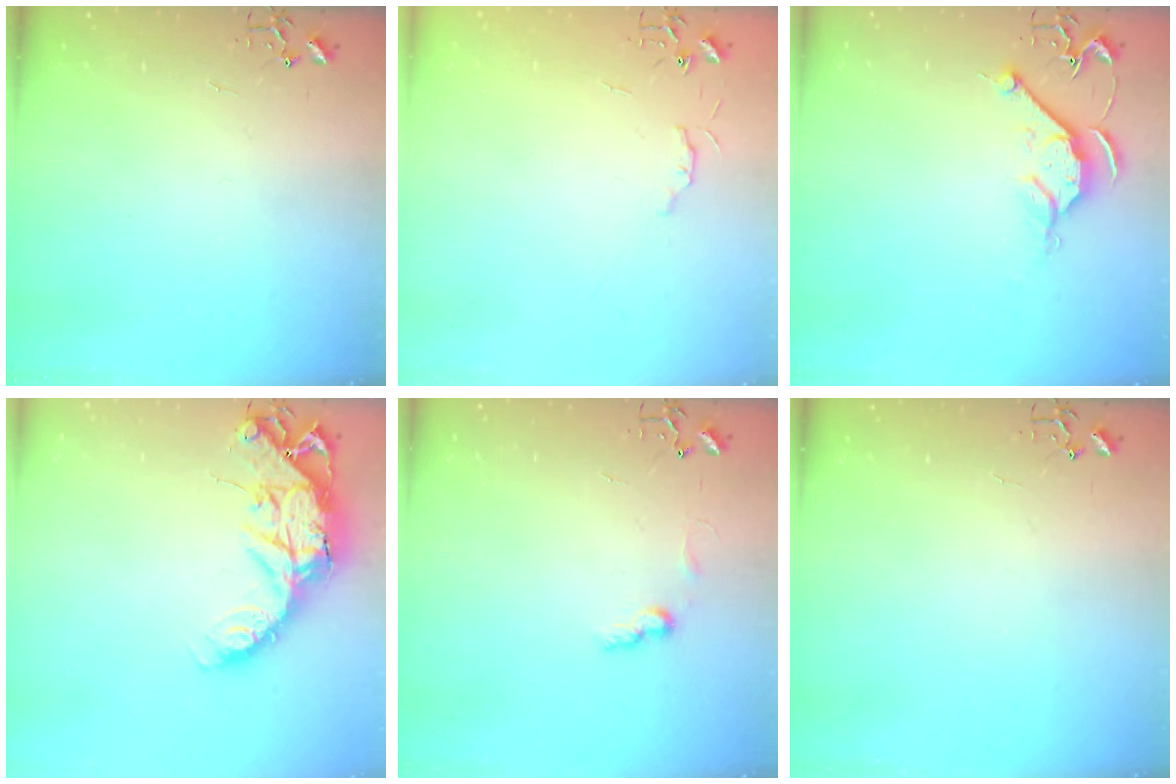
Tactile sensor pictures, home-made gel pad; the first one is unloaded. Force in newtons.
{"total": 4.3, "press": 4.2, "slide": 0.6}
{"total": 9.9, "press": 9.9, "slide": 0.4}
{"total": 15.7, "press": 15.7, "slide": 1.3}
{"total": 7.2, "press": 7.2, "slide": 0.2}
{"total": 0.0}